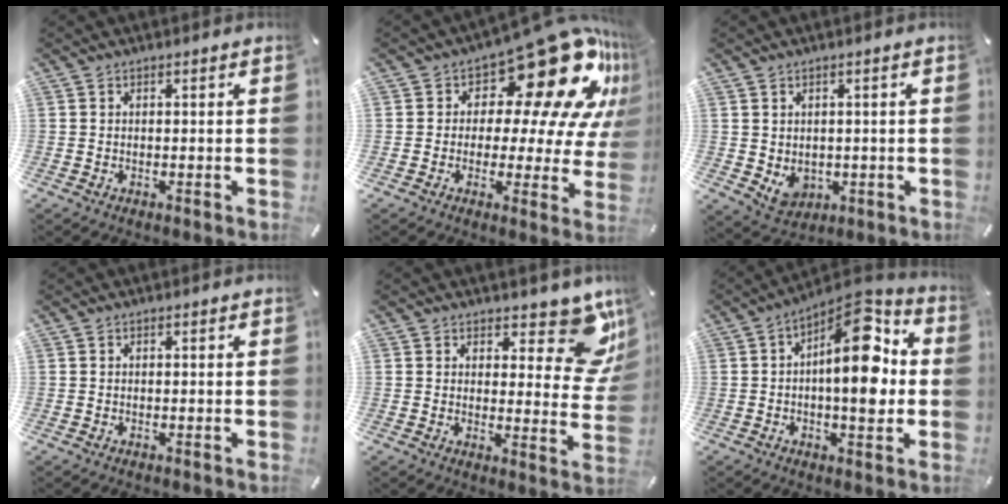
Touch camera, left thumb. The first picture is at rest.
{"total": 21.3, "force": [11.7, 9.9, 14.7], "torque": [-0.194, -0.093, 0.192]}
{"total": 4.8, "force": [0.3, 4.4, 1.9], "torque": [-0.019, -0.002, 0.008]}
{"total": 0.0}
{"total": 12.2, "force": [8.3, 5.2, 7.2], "torque": [-0.062, -0.073, 0.142]}
{"total": 15.9, "force": [2.4, 6.9, 14.1], "torque": [-0.188, -0.033, 0.038]}